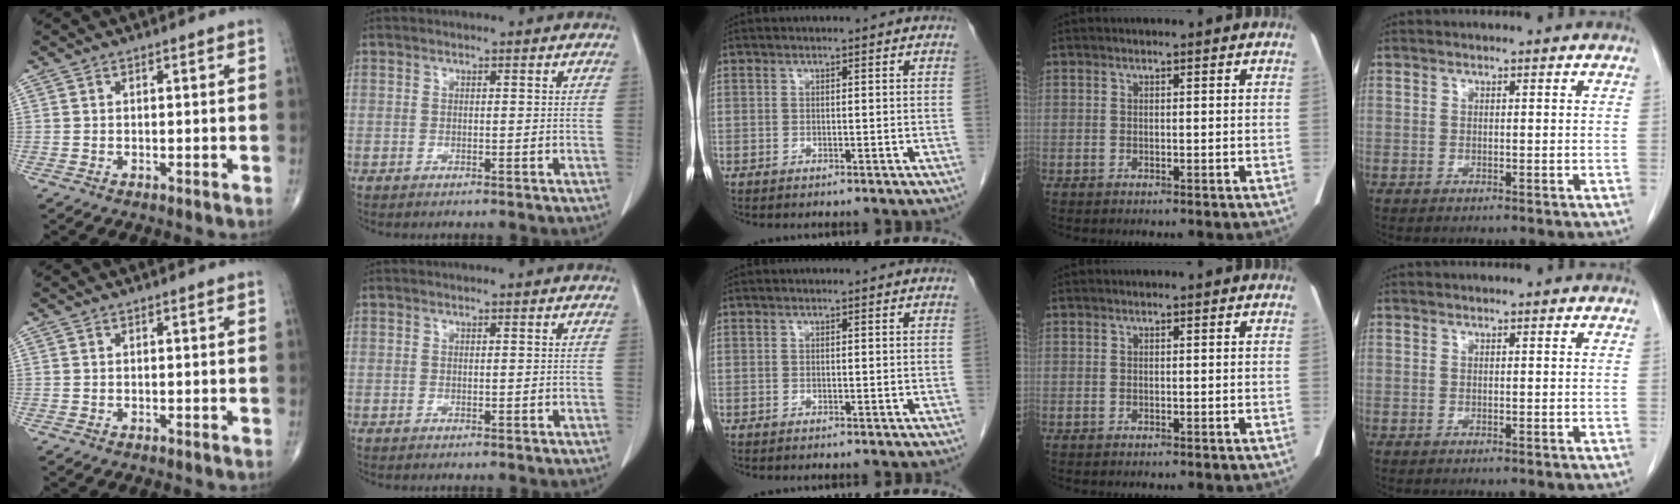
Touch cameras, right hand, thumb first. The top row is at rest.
{}